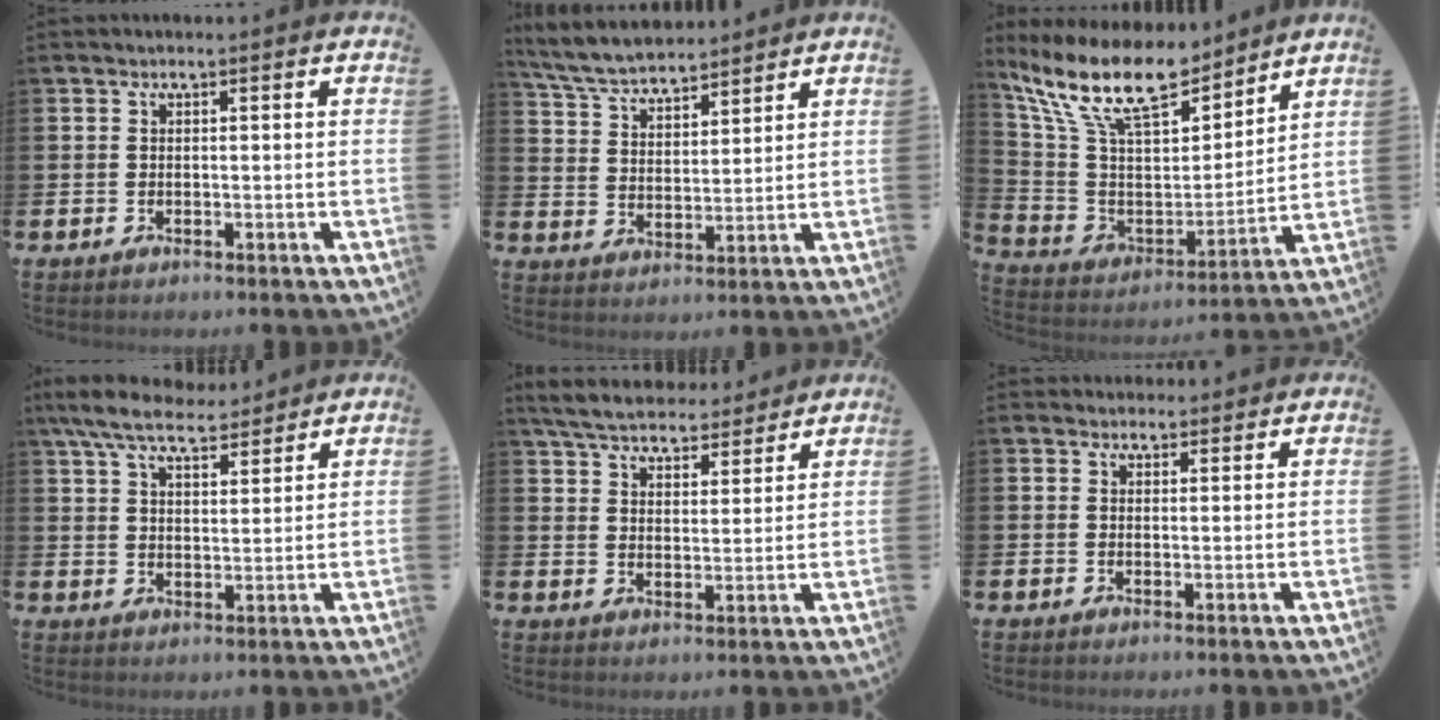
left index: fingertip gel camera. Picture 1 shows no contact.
{"total": 5.9, "force": [5.7, 1.1, 1.1], "torque": [-0.051, -0.026, 0.103]}
{"total": 13.7, "force": [11.4, 4.3, 6.3], "torque": [-0.176, -0.058, 0.206]}
{"total": 7.9, "force": [7.1, 2.1, 2.8], "torque": [-0.075, -0.024, 0.130]}
{"total": 5.8, "force": [5.5, 1.3, 1.1], "torque": [-0.052, -0.029, 0.099]}
{"total": 1.9, "force": [1.8, 0.6, -0.2], "torque": [0.008, -0.007, 0.032]}